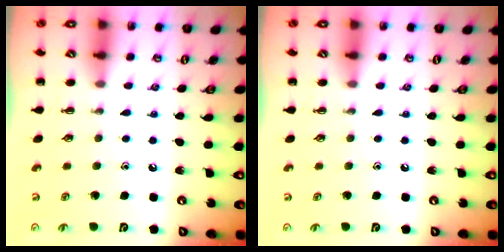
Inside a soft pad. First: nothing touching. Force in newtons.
{"total": 0.0}